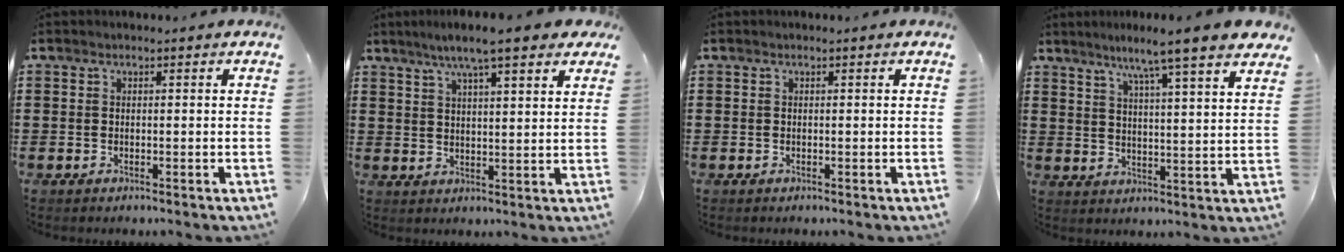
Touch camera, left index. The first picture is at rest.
{"total": 7.3, "force": [5.6, 0.7, 4.7], "torque": [-0.096, -0.005, 0.096]}
{"total": 0.0}
{"total": 7.0, "force": [5.7, -1.1, 3.8], "torque": [-0.086, -0.034, 0.090]}